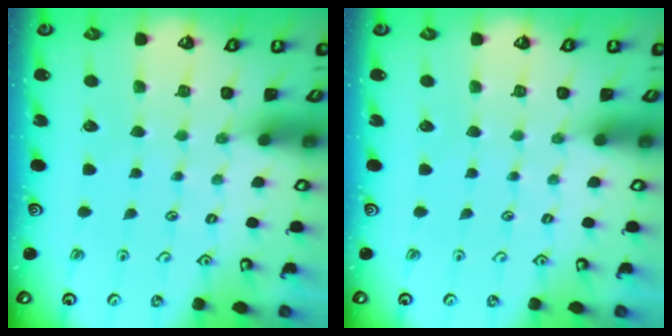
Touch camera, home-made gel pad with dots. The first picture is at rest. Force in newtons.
{"total": 0.0}